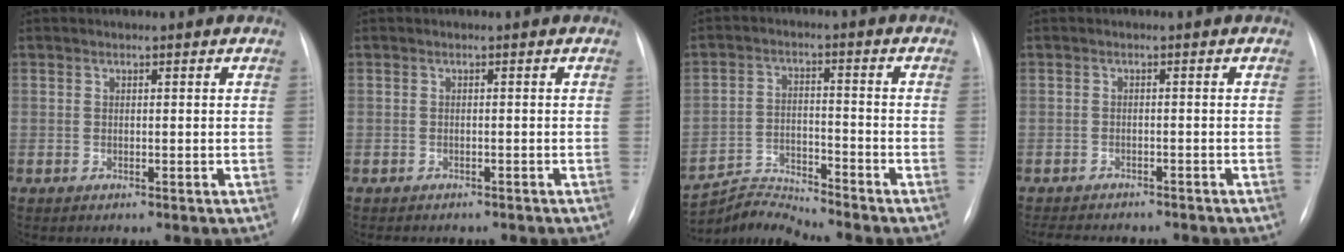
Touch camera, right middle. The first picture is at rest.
{"total": 5.2, "force": [-4.4, 1.9, 1.9], "torque": [-0.024, -0.004, -0.048]}
{"total": 6.4, "force": [-6.0, -1.6, -1.5], "torque": [0.008, -0.002, -0.109]}
{"total": 9.6, "force": [-8.5, 2.9, 3.5], "torque": [-0.062, -0.004, -0.108]}